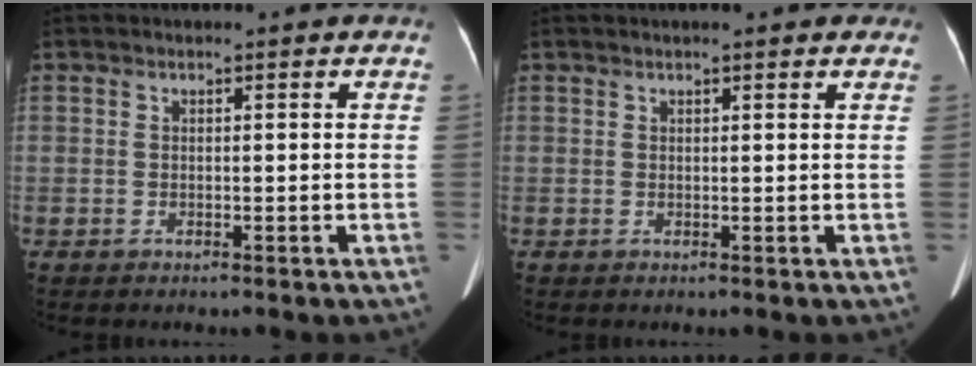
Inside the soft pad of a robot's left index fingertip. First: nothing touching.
{"total": 3.3, "force": [2.5, 0.7, 2.0], "torque": [-0.019, 0.019, 0.028]}